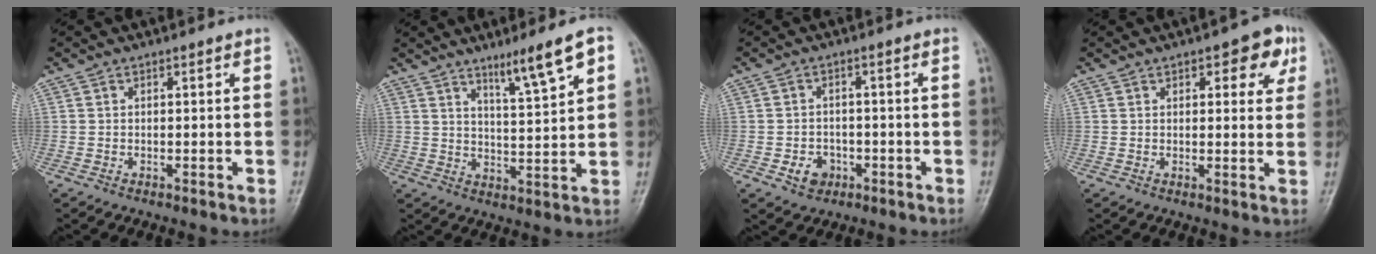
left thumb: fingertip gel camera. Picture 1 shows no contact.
{"total": 8.5, "force": [5.1, 0.6, 6.8], "torque": [-0.109, -0.029, 0.087]}
{"total": 4.2, "force": [-1.6, 3.4, 1.7], "torque": [-0.009, 0.010, -0.023]}
{"total": 7.1, "force": [3.3, 3.3, 5.4], "torque": [-0.032, -0.006, 0.031]}